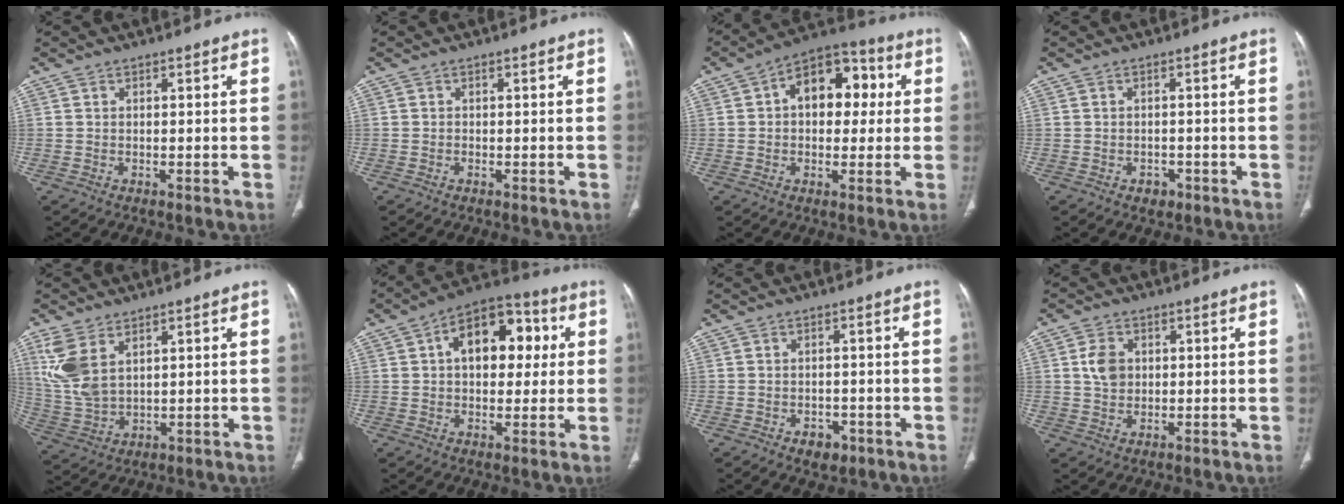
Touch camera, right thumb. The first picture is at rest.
{"total": 0.0}
{"total": 13.2, "force": [2.4, 8.6, 9.8], "torque": [-0.099, 0.028, 0.026]}
{"total": 2.0, "force": [-1.1, 1.5, 0.8], "torque": [-0.003, 0.005, -0.010]}
{"total": 9.7, "force": [4.3, 5.2, 6.9], "torque": [-0.157, -0.010, 0.103]}
{"total": 15.0, "force": [3.3, 9.3, 11.3], "torque": [-0.125, 0.022, 0.042]}
{"total": 3.4, "force": [-1.8, 2.4, 1.7], "torque": [-0.010, 0.007, -0.018]}
{"total": 4.8, "force": [0.9, 3.7, 2.9], "torque": [-0.044, -0.004, 0.016]}